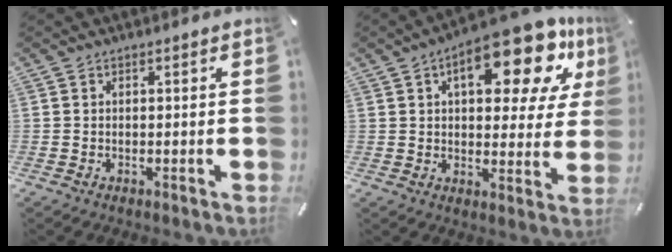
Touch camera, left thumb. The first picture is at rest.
{"total": 19.4, "force": [9.7, 8.1, 14.7], "torque": [-0.201, -0.047, 0.151]}